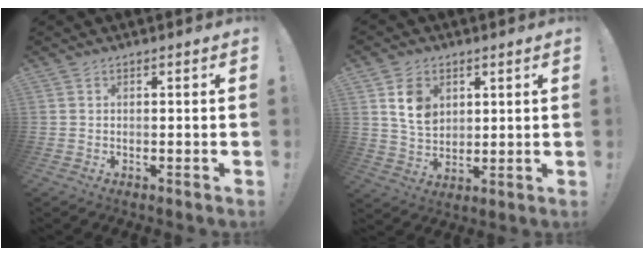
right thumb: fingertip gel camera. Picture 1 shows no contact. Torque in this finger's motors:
{"motor_torque": [0.26, 0.10, 0.28, 0.18, 0.26]}